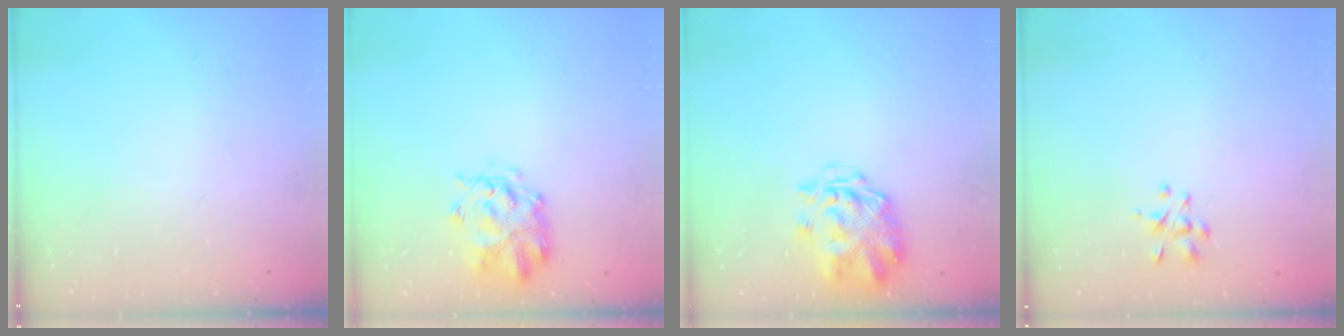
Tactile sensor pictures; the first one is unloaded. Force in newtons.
{"total": 3.7, "press": 3.4, "slide": 1.3}
{"total": 3.2, "press": 2.8, "slide": 1.6}
{"total": 2.9, "press": 2.7, "slide": 1.2}